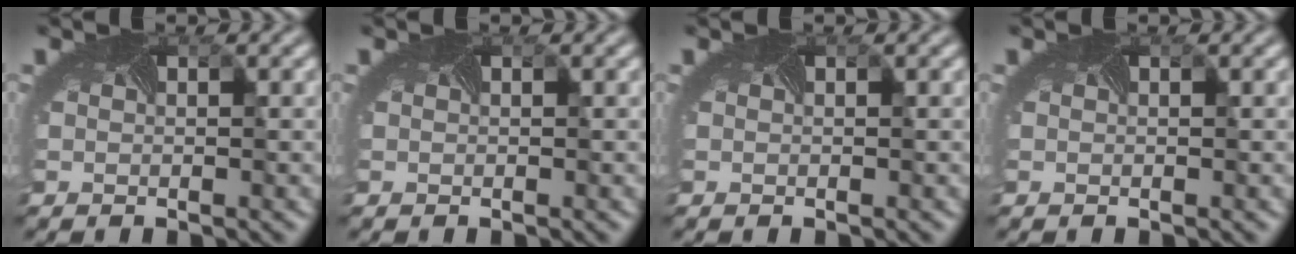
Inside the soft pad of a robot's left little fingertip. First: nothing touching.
{"total": 0.0}
{"total": 0.0}
{"total": 0.0}